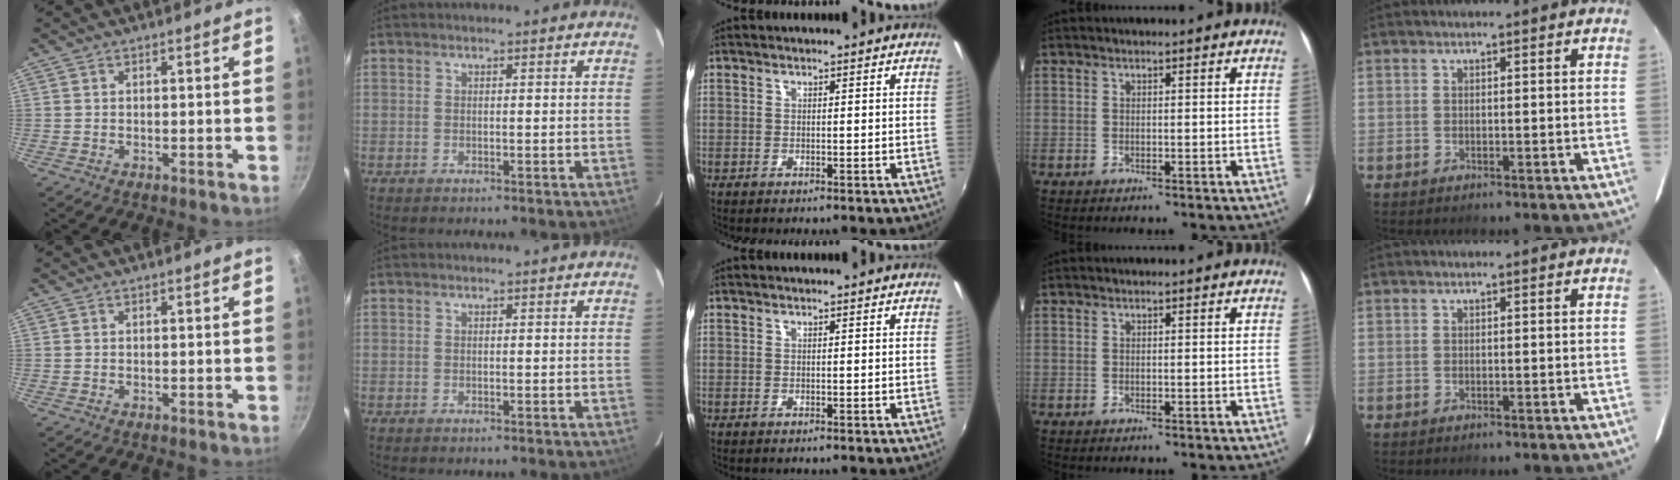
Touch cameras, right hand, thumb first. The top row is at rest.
{}